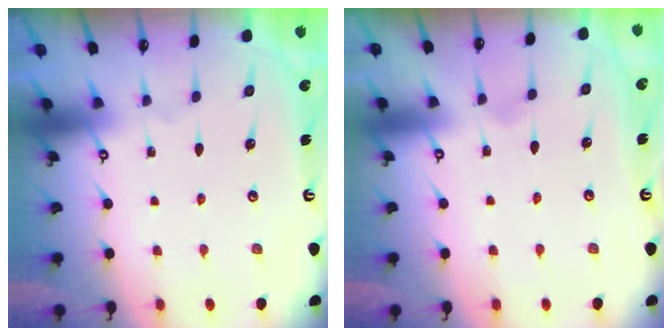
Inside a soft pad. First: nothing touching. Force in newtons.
{"total": 3.7, "press": 3.7, "slide": 0.2}